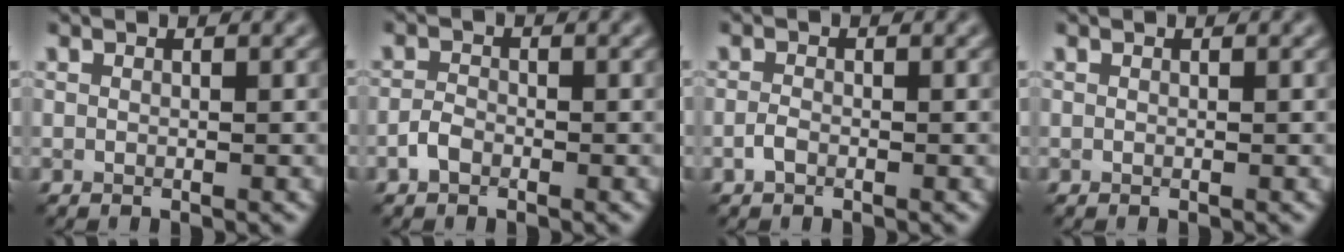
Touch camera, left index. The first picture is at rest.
{"total": 1.5, "force": [-0.9, 0.8, 0.8], "torque": [-0.015, 0.004, -0.022]}
{"total": 1.0, "force": [-0.6, 0.5, 0.6], "torque": [-0.014, 0.001, -0.014]}
{"total": 0.0}